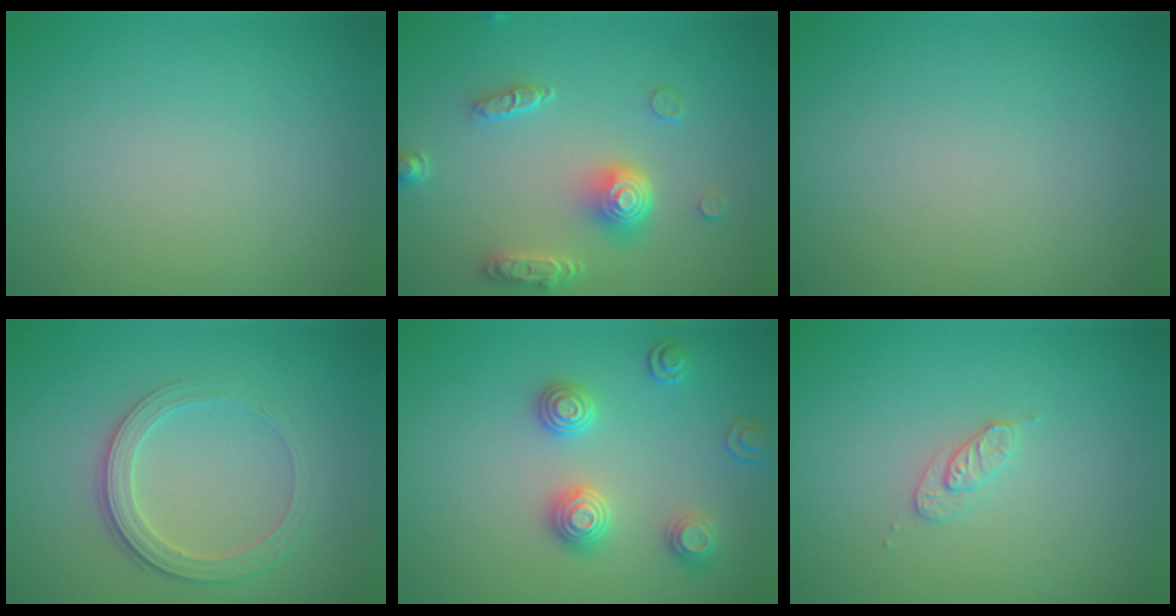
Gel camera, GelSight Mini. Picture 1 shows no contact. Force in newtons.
{"total": 4.7, "press": 3.7, "slide": 2.9}
{"total": 0.0}
{"total": 2.8, "press": 2.6, "slide": 0.8}
{"total": 3.0, "press": 2.9, "slide": 0.6}
{"total": 1.4, "press": 1.4, "slide": 0.2}